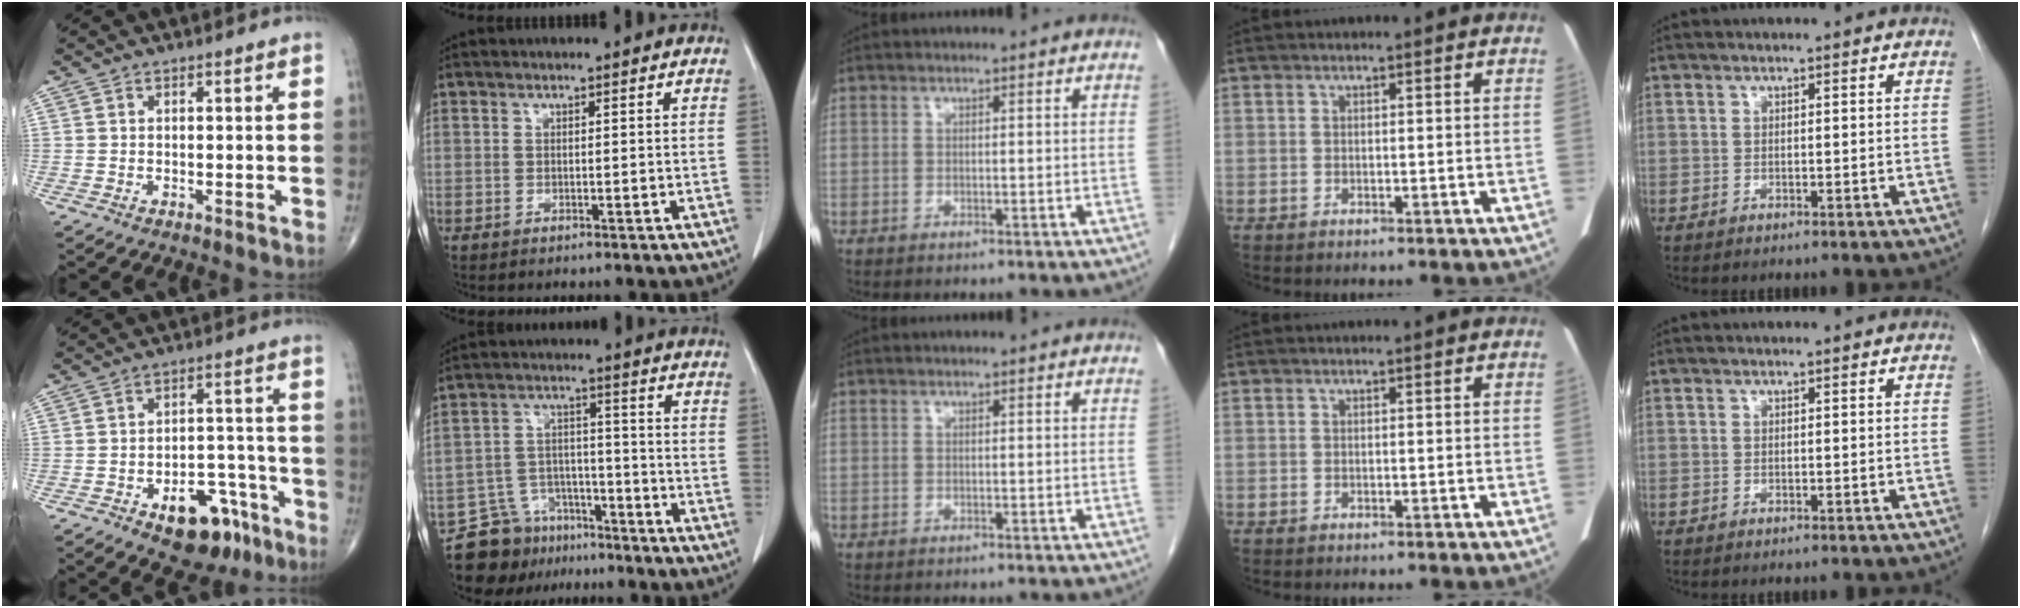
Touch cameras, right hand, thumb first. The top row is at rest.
{"thumb": {"total": 12.7, "force": [-7.4, 6.9, 7.7], "torque": [-0.069, 0.058, -0.099]}, "index": {"total": 9.6, "force": [-7.8, 5.5, 1.1], "torque": [-0.021, 0.033, -0.129]}}